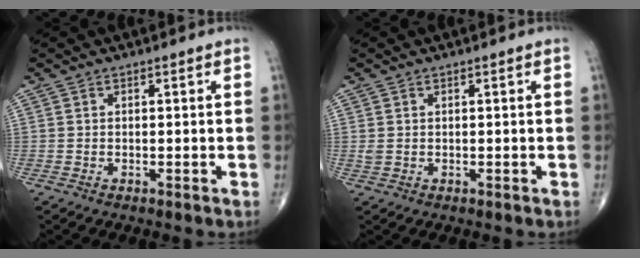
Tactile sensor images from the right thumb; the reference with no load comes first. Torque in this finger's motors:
{"motor_torque": [-0.09, -0.16, 0.14, 0.18, 0.02]}